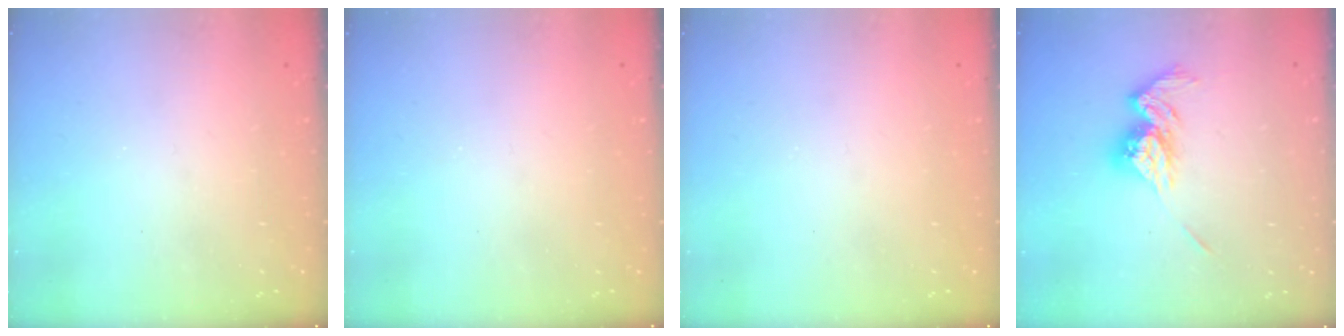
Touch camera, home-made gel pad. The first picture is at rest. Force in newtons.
{"total": 0.0}
{"total": 0.0}
{"total": 11.4, "press": 11.4, "slide": 0.6}